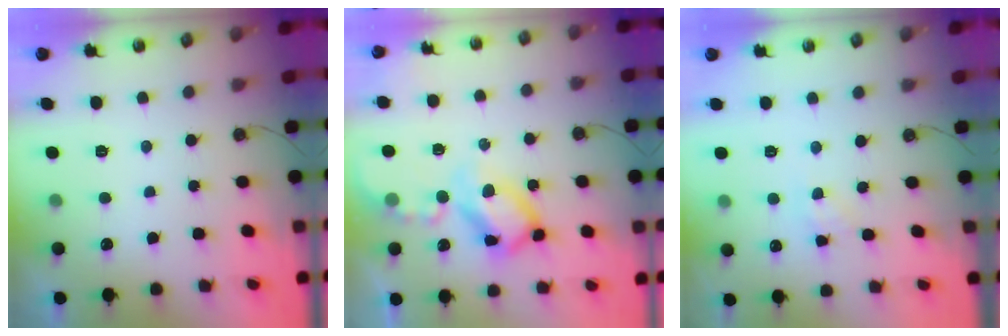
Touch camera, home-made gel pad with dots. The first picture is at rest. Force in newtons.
{"total": 15.2, "press": 15.2, "slide": 1.5}
{"total": 4.3, "press": 4.3, "slide": 0.6}